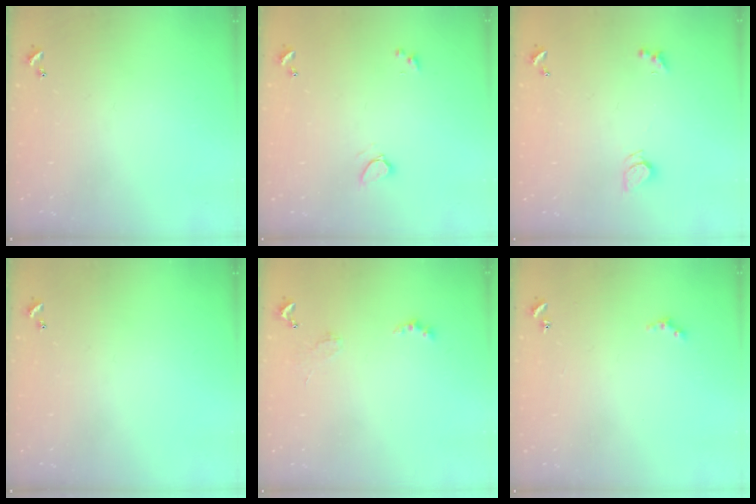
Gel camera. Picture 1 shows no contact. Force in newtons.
{"total": 1.3, "press": 1.3, "slide": 0.2}
{"total": 2.2, "press": 2.2, "slide": 0.3}
{"total": 0.0}
{"total": 1.5, "press": 1.5, "slide": 0.5}
{"total": 1.5, "press": 1.4, "slide": 0.3}